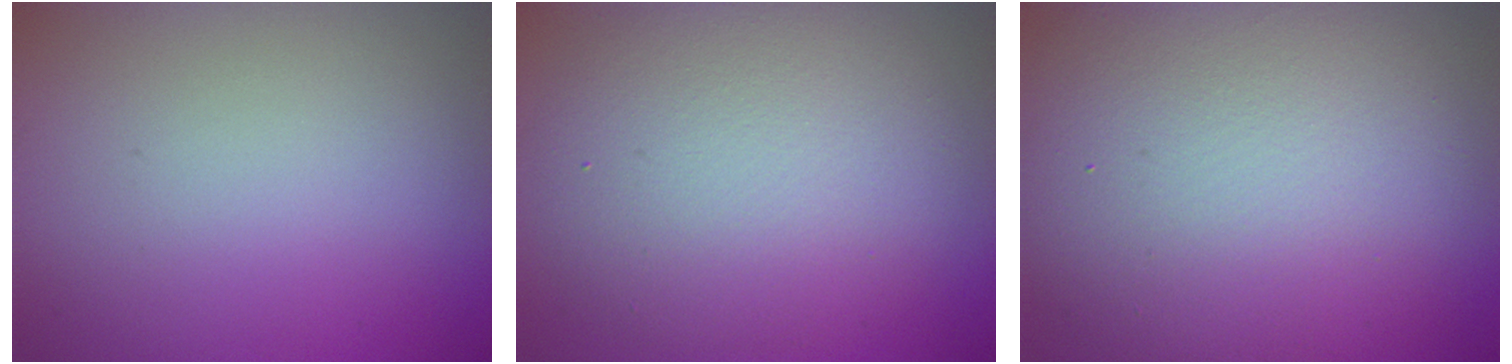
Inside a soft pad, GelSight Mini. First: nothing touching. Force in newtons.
{"total": 8.1, "press": 8.1, "slide": 0.5}
{"total": 13.8, "press": 13.7, "slide": 1.4}